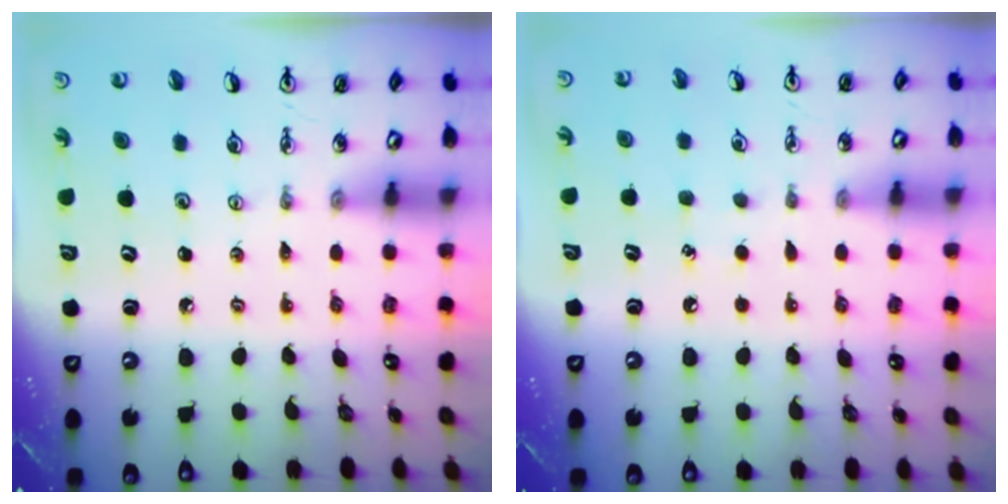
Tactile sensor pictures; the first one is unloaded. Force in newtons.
{"total": 4.9, "press": 4.9, "slide": 0.6}